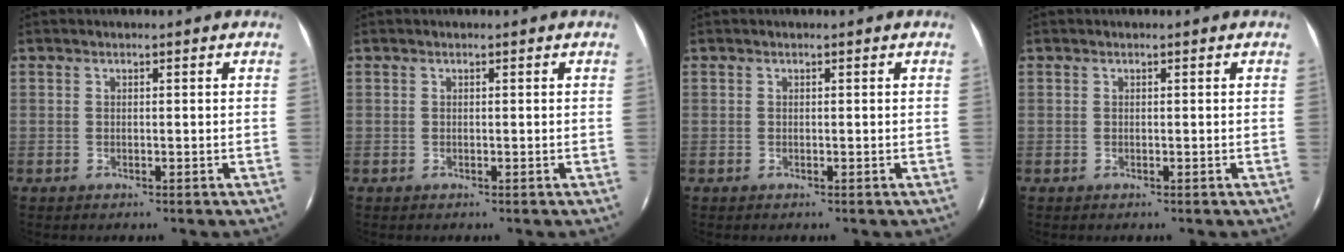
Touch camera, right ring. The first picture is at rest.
{"total": 0.0}
{"total": 0.0}
{"total": 0.0}